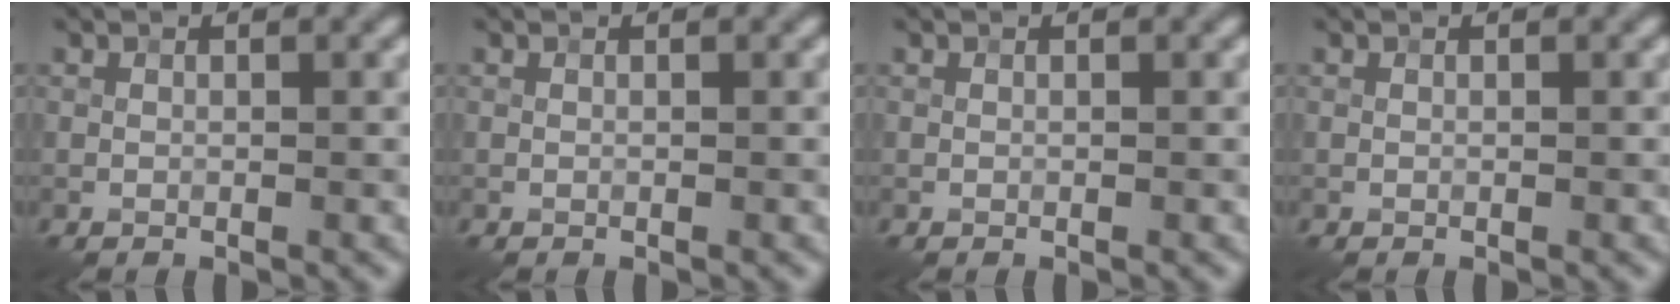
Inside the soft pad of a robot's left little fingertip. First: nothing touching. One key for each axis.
{"total": 0.0}
{"total": 0.0}
{"total": 0.0}